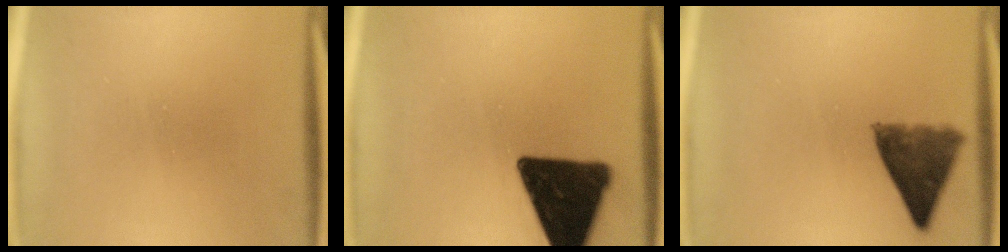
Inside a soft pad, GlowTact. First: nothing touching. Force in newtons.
{"total": 17.6}
{"total": 8.1}